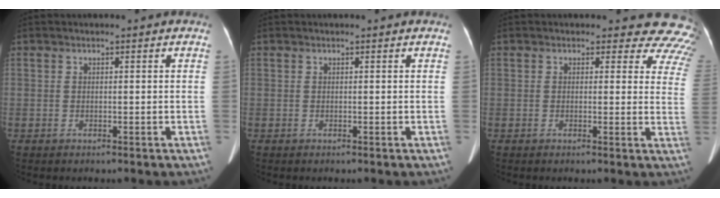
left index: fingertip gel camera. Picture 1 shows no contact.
{"total": 0.0}
{"total": 11.0, "force": [10.1, 4.2, 0.9], "torque": [0.045, -0.052, 0.061]}